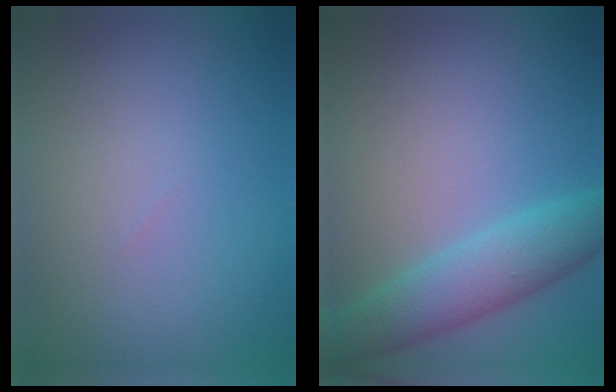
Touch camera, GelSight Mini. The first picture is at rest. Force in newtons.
{"total": 4.8, "press": 4.8, "slide": 0.1}